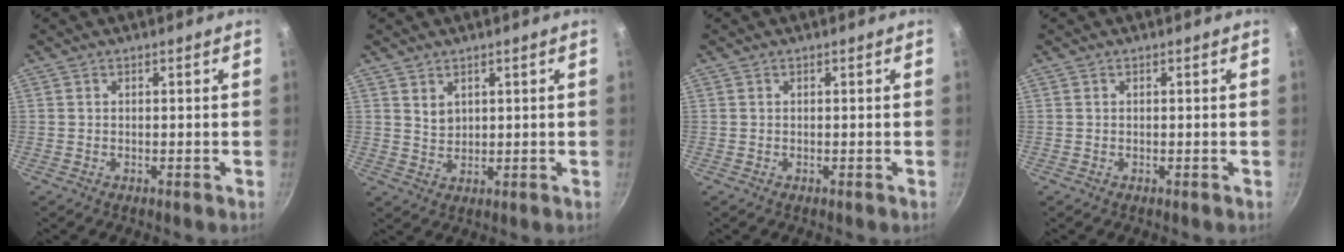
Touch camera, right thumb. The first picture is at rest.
{"total": 2.8, "force": [1.6, 1.8, 1.3], "torque": [-0.016, -0.010, 0.035]}
{"total": 0.0}
{"total": 0.0}